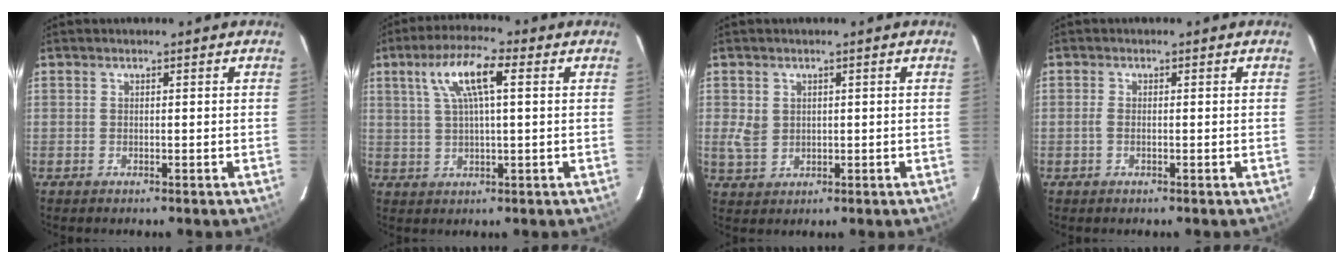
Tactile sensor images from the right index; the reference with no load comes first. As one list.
[{"total": 9.1, "force": [3.1, 2.1, 8.3], "torque": [-0.158, 0.018, 0.058]}, {"total": 3.9, "force": [0.7, 3.3, 1.8], "torque": [-0.034, 0.000, 0.022]}, {"total": 1.2, "force": [-0.3, 0.4, 1.1], "torque": [-0.027, -0.002, -0.006]}]